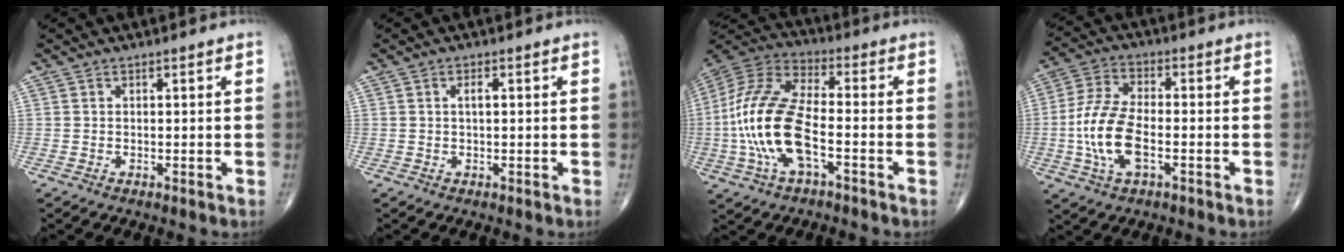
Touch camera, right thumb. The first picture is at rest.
{"total": 1.5, "force": [0.3, 0.5, 1.4], "torque": [-0.023, 0.002, 0.003]}
{"total": 17.9, "force": [-3.9, 7.5, 15.7], "torque": [-0.341, 0.030, -0.076]}
{"total": 11.9, "force": [-2.6, 5.6, 10.1], "torque": [-0.213, 0.016, -0.054]}